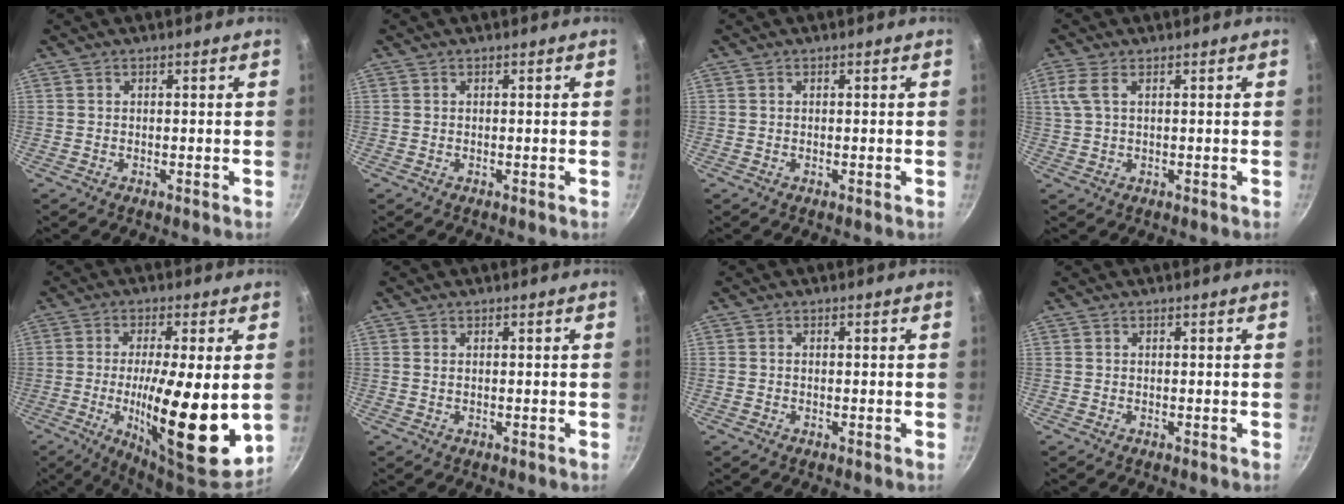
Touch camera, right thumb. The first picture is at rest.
{"total": 0.0}
{"total": 0.0}
{"total": 3.9, "force": [1.2, 1.7, 3.3], "torque": [-0.078, 0.006, 0.027]}
{"total": 19.3, "force": [-1.9, 4.9, 18.5], "torque": [-0.285, -0.017, -0.028]}
{"total": 0.7, "force": [0.2, 0.4, 0.5], "torque": [-0.007, 0.001, 0.003]}
{"total": 0.5, "force": [-0.1, 0.5, 0.2], "torque": [-0.001, 0.002, -0.002]}
{"total": 0.0}